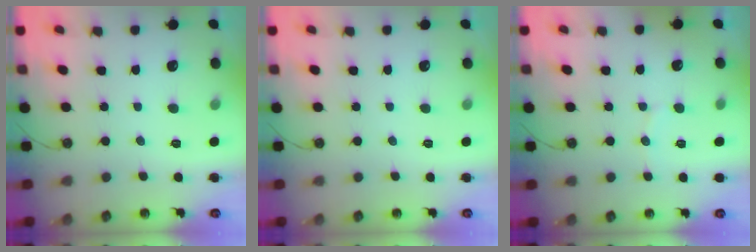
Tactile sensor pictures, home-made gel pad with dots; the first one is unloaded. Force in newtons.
{"total": 0.0}
{"total": 4.0, "press": 3.9, "slide": 1.1}